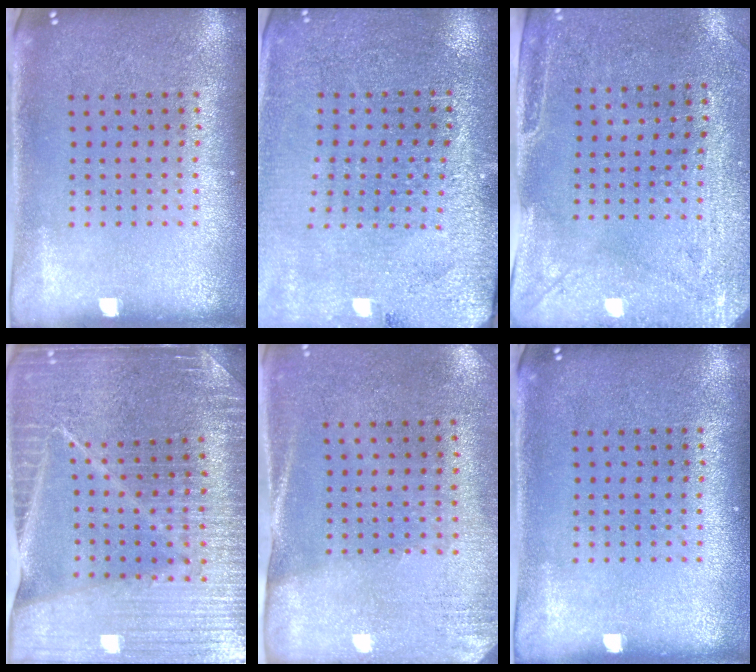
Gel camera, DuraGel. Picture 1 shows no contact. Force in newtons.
{"total": 2.8, "press": 2.8, "slide": 0.1}
{"total": 3.0, "press": 2.4, "slide": 1.8}
{"total": 4.3, "press": 4.1, "slide": 1.4}
{"total": 2.6, "press": 2.3, "slide": 1.3}
{"total": 0.0}